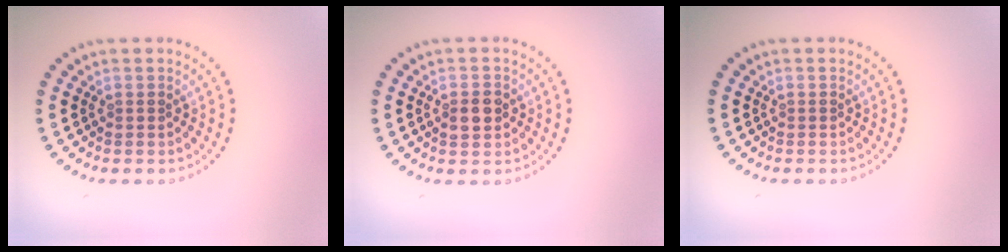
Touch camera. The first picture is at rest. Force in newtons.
{"total": 2.4, "press": 2.4, "slide": 0.0}
{"total": 0.0}